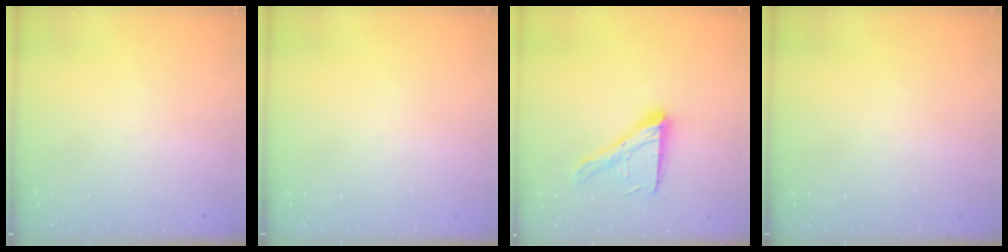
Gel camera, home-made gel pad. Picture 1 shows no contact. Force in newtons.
{"total": 0.0}
{"total": 13.9, "press": 13.9, "slide": 1.2}
{"total": 0.0}